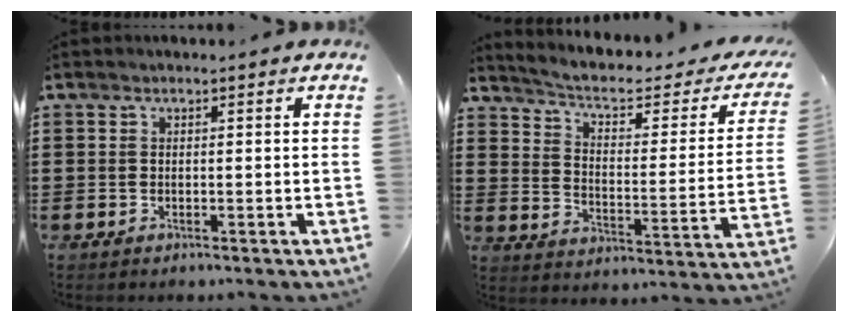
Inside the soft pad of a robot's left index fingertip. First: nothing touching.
{"total": 4.6, "force": [3.2, 1.1, 3.2], "torque": [-0.078, -0.022, 0.046]}